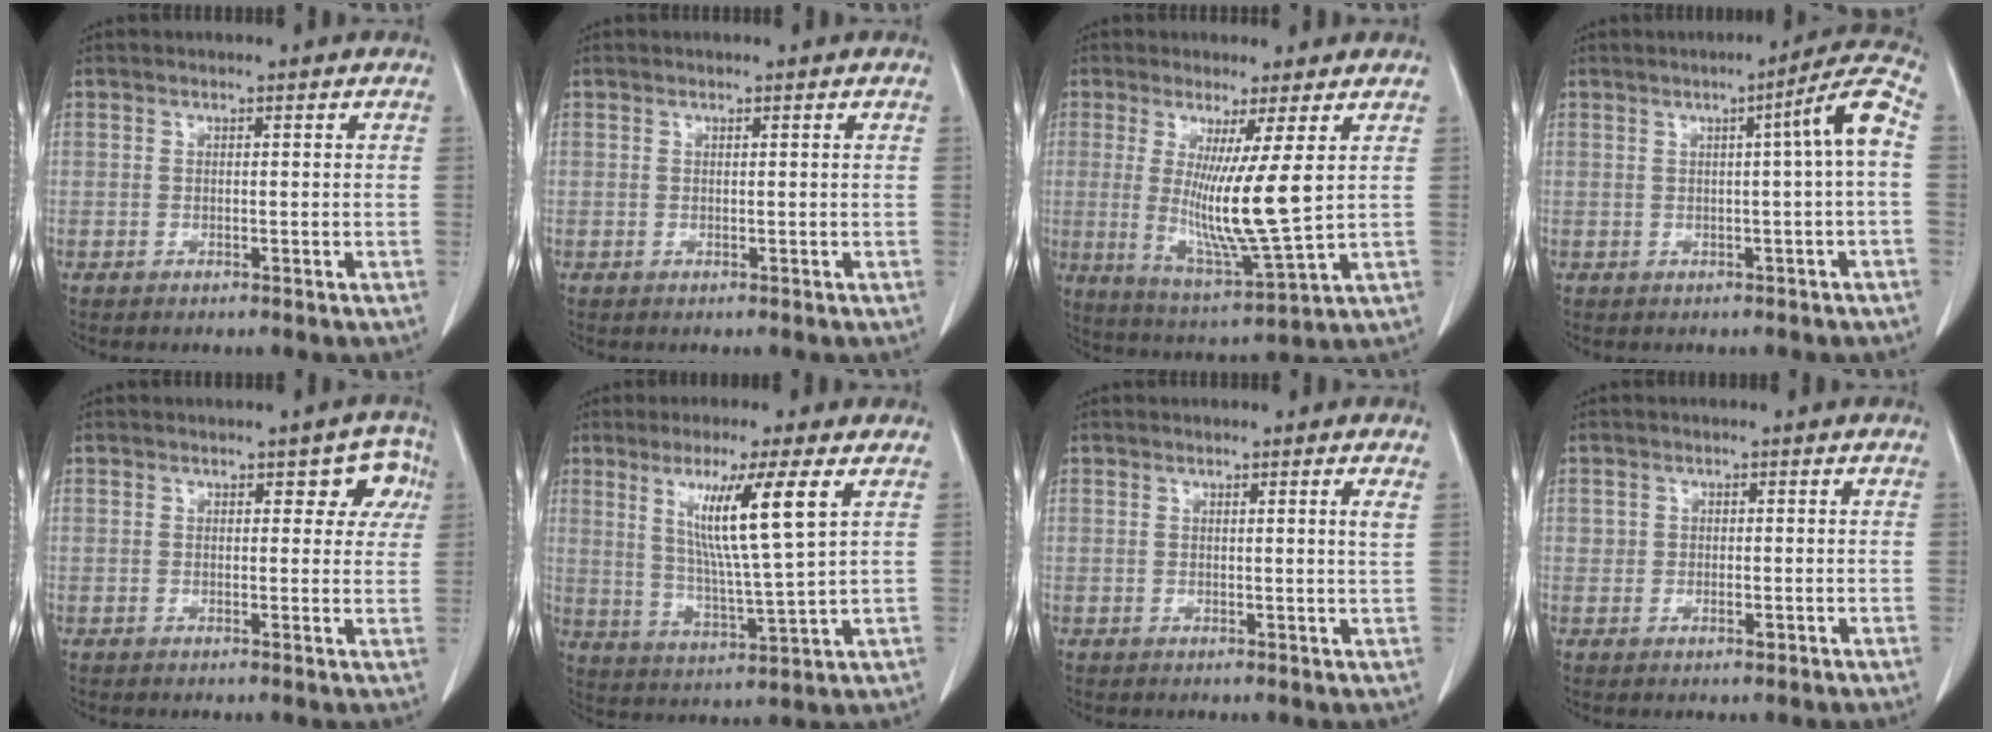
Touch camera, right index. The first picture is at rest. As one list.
[{"total": 0.0}, {"total": 11.2, "force": [1.7, -0.7, 11.0], "torque": [-0.210, -0.045, 0.032]}, {"total": 6.6, "force": [0.6, -0.9, 6.6], "torque": [-0.088, 0.010, 0.008]}, {"total": 4.5, "force": [2.0, 2.6, 3.1], "torque": [-0.009, 0.011, 0.017]}, {"total": 11.2, "force": [4.4, -1.0, 10.3], "torque": [-0.183, -0.014, 0.083]}, {"total": 1.8, "force": [0.9, -0.6, 1.4], "torque": [-0.021, -0.009, 0.014]}, {"total": 1.4, "force": [-0.1, 1.1, 0.9], "torque": [-0.014, -0.001, -0.001]}]